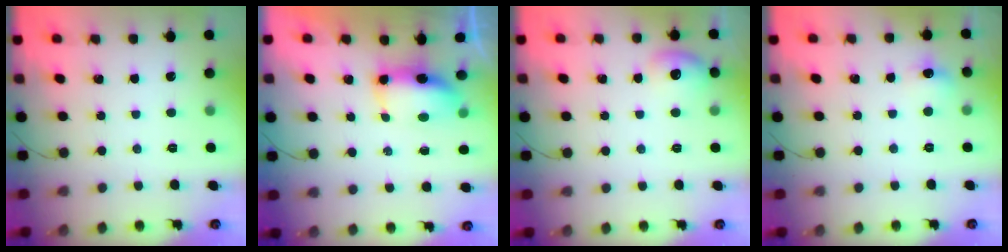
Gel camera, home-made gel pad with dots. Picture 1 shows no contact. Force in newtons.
{"total": 7.1, "press": 7.0, "slide": 0.6}
{"total": 7.7, "press": 7.6, "slide": 1.4}
{"total": 6.3, "press": 6.1, "slide": 1.9}